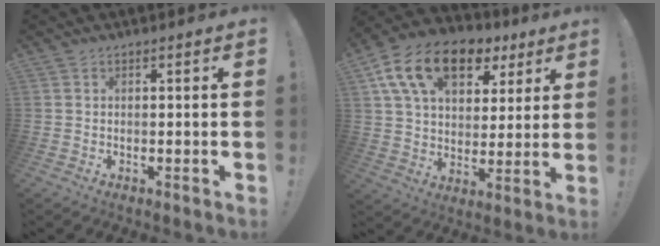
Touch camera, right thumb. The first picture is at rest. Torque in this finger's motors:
{"motor_torque": [2.01, 2.35, 0.42, 0.25, 0.20]}